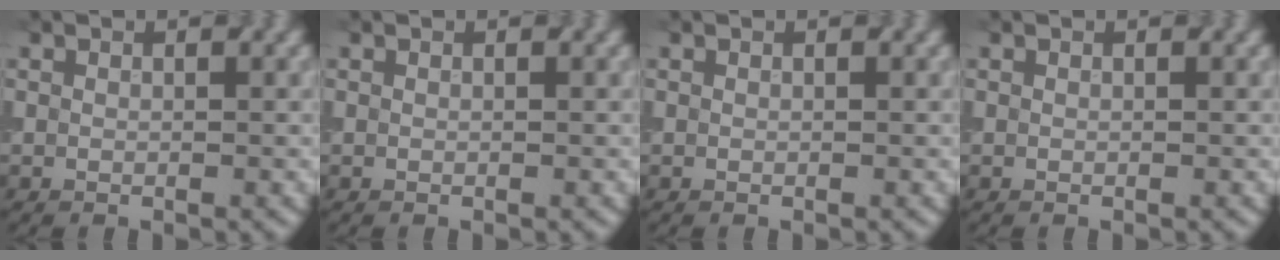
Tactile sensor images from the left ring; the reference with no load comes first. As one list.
[{"total": 0.0}, {"total": 0.0}, {"total": 0.0}]